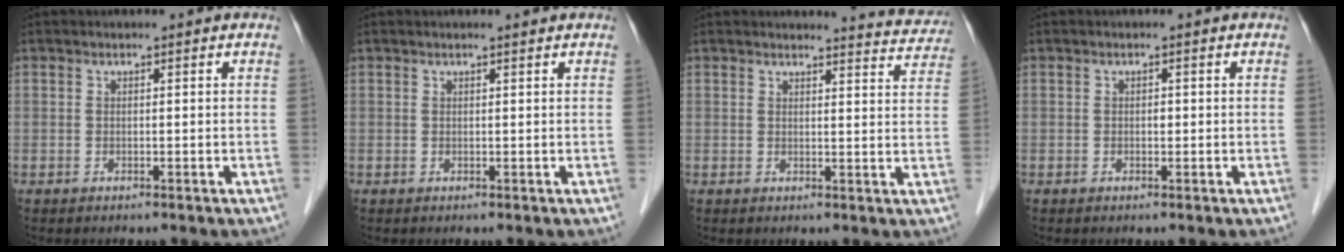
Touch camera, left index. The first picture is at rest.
{"total": 1.0, "force": [0.8, -0.1, 0.5], "torque": [-0.010, 0.006, 0.015]}
{"total": 6.4, "force": [6.4, 0.5, 0.0], "torque": [0.004, -0.026, 0.052]}
{"total": 0.7, "force": [-0.1, 0.4, 0.5], "torque": [-0.008, 0.001, -0.003]}